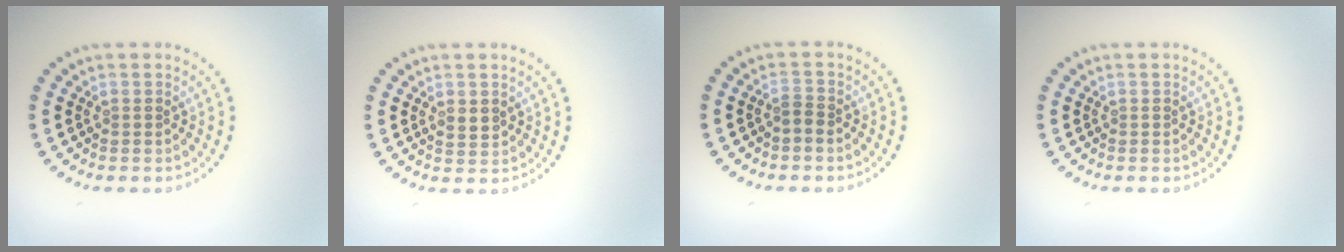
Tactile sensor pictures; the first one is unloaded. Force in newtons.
{"total": 1.5, "press": 1.4, "slide": 0.5}
{"total": 1.2, "press": 0.8, "slide": 0.9}
{"total": 0.0}